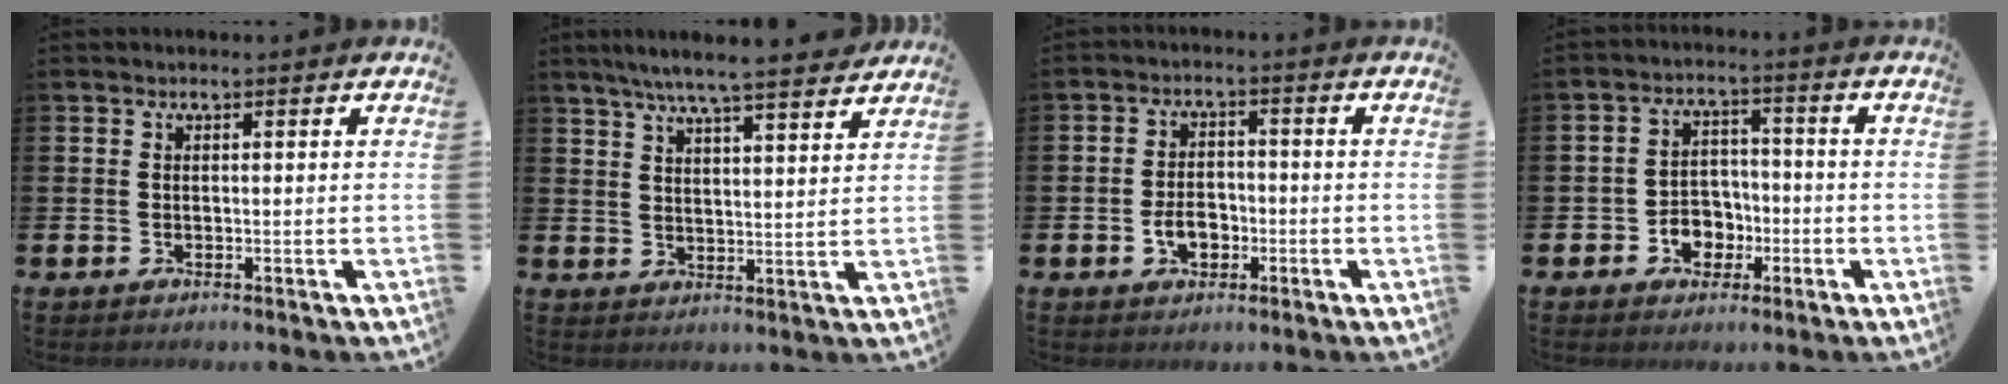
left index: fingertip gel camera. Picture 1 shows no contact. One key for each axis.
{"total": 7.0, "fx": 6.5, "fy": 0.0, "fz": 2.6, "tx": -0.066, "ty": -0.028, "tz": 0.113}
{"total": 3.7, "fx": -1.3, "fy": 2.6, "fz": 2.4, "tx": -0.029, "ty": -0.002, "tz": -0.029}
{"total": 4.3, "fx": -1.5, "fy": 3.9, "fz": 1.3, "tx": -0.026, "ty": 0.001, "tz": -0.034}